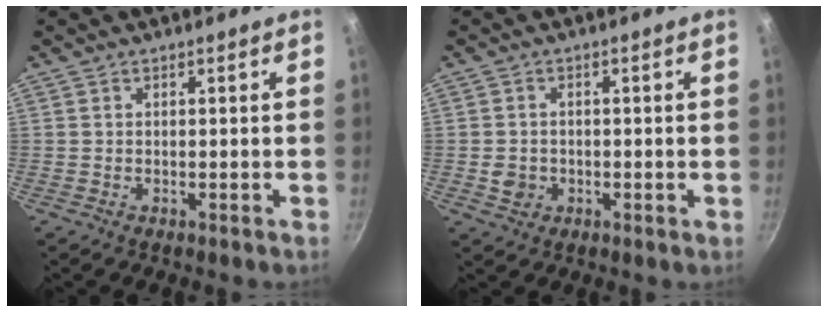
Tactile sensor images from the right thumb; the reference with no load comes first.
{"total": 3.2, "force": [-0.6, 2.8, 1.5], "torque": [-0.020, 0.009, -0.009]}